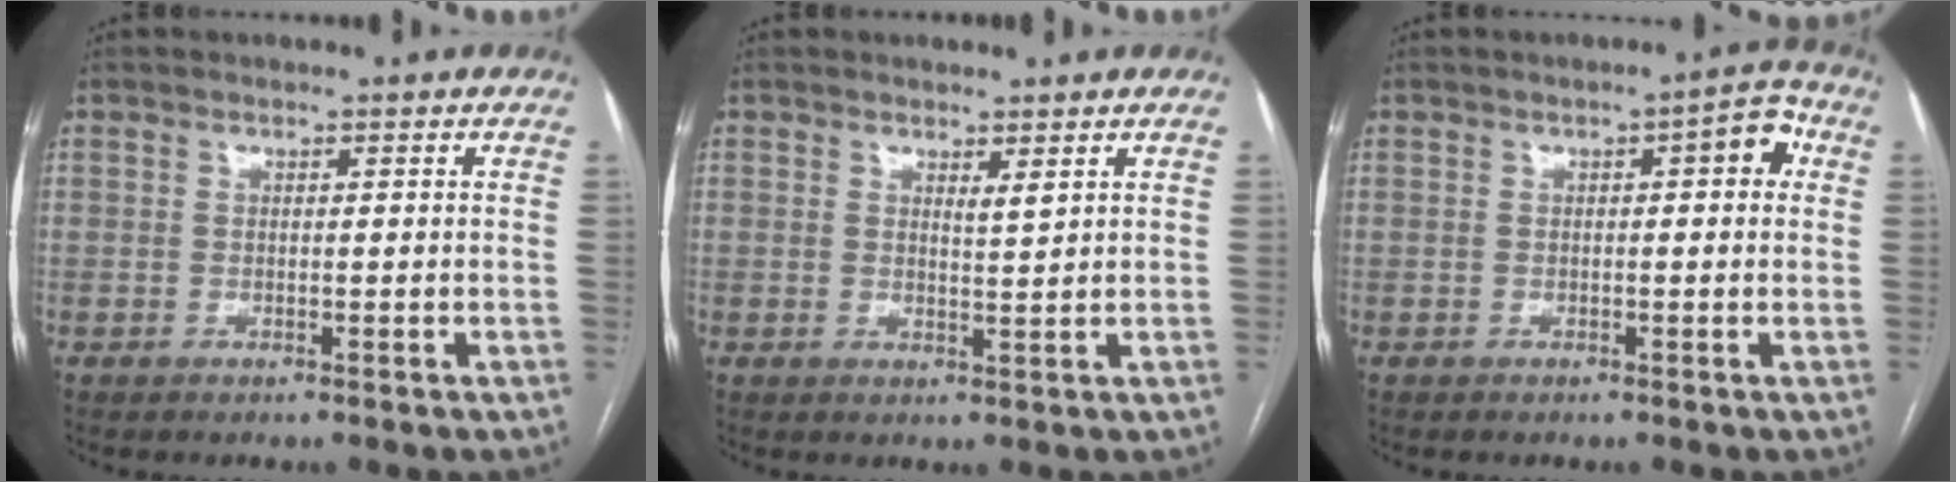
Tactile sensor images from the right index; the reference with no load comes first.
{"total": 1.4, "force": [1.0, 0.0, 1.0], "torque": [-0.019, -0.009, 0.017]}
{"total": 4.2, "force": [0.9, 1.1, 4.0], "torque": [-0.047, 0.015, 0.005]}